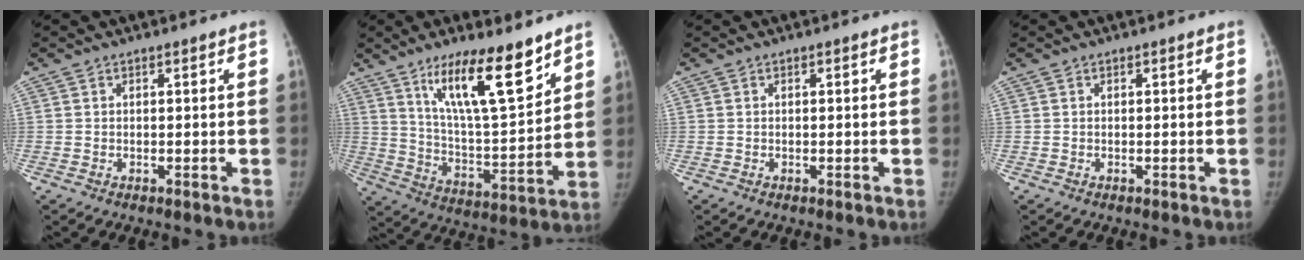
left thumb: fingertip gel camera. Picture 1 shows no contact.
{"total": 17.3, "force": [11.2, 4.3, 12.5], "torque": [-0.181, -0.073, 0.203]}
{"total": 0.0}
{"total": 0.0}